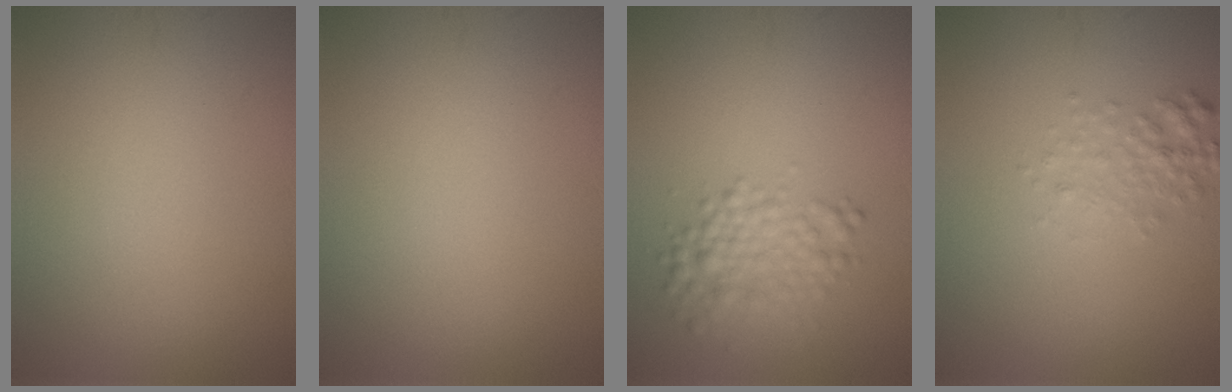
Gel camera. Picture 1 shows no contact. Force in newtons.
{"total": 0.0}
{"total": 3.5, "press": 3.5, "slide": 0.1}
{"total": 2.0, "press": 2.0, "slide": 0.1}